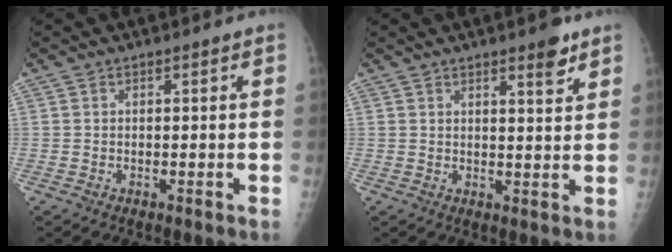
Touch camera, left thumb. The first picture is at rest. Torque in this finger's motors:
{"motor_torque": [0.13, 0.23, 0.01, -0.14, 0.04]}